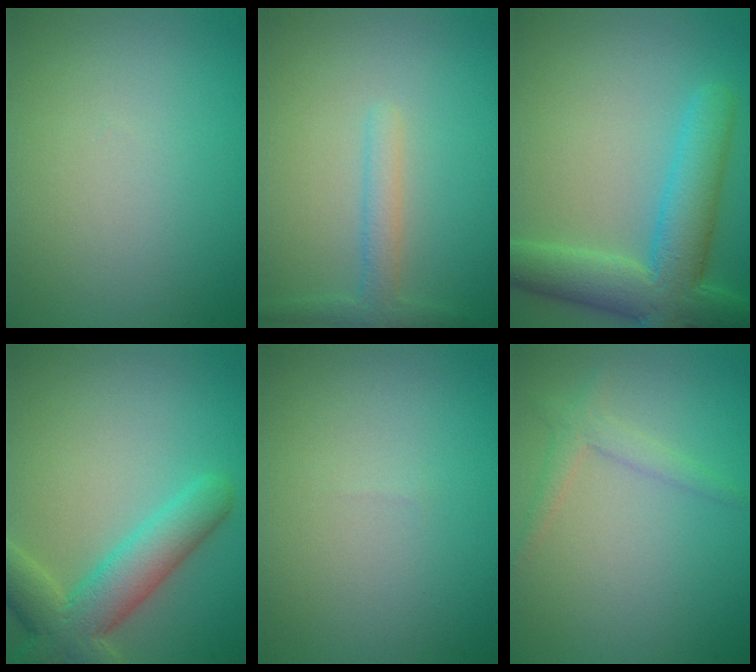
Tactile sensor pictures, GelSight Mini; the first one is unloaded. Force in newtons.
{"total": 2.1, "press": 2.1, "slide": 0.1}
{"total": 7.9, "press": 7.9, "slide": 0.4}
{"total": 6.4, "press": 6.4, "slide": 0.4}
{"total": 0.0}
{"total": 1.8, "press": 1.8, "slide": 0.2}